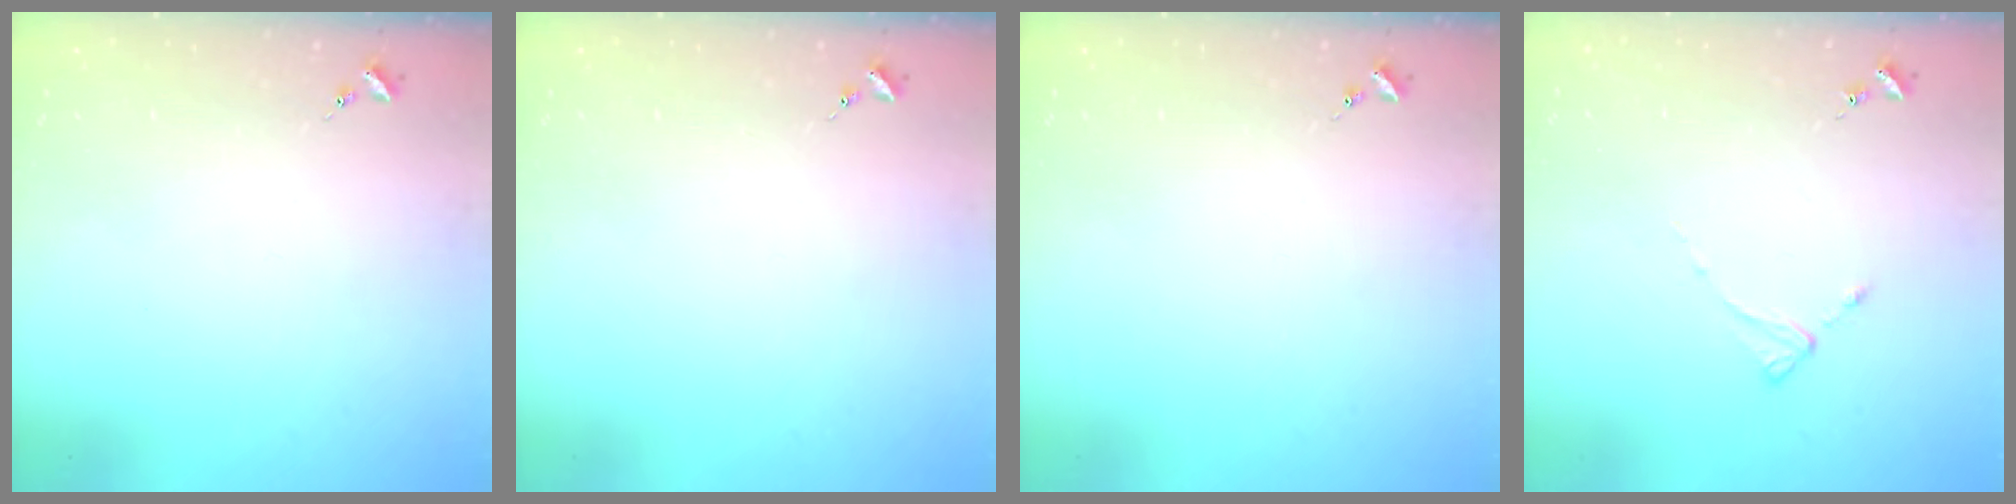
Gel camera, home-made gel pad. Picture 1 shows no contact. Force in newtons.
{"total": 0.0}
{"total": 0.0}
{"total": 2.0, "press": 2.0, "slide": 0.3}